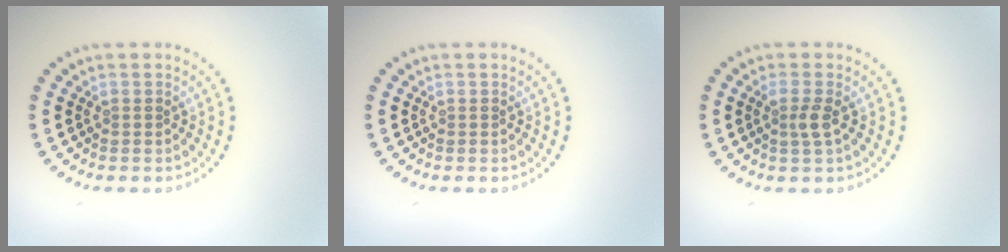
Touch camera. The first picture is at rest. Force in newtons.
{"total": 0.0}
{"total": 1.5, "press": 1.2, "slide": 1.0}